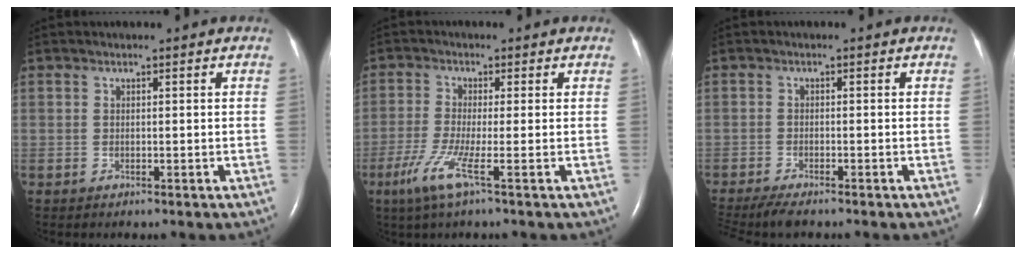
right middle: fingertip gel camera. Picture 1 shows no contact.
{"total": 5.4, "force": [-2.6, -0.4, 4.8], "torque": [-0.111, -0.019, -0.057]}
{"total": 6.5, "force": [-5.4, 1.0, 3.4], "torque": [-0.058, -0.017, -0.090]}